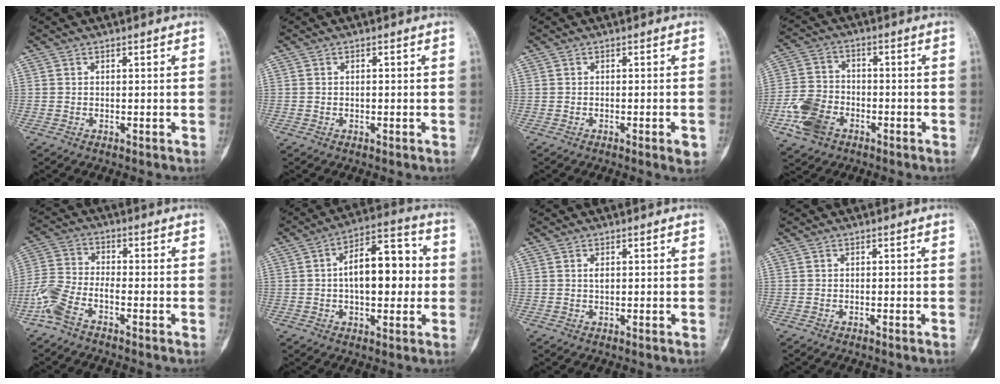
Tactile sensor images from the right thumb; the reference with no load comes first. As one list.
[{"total": 0.6, "force": [-0.1, 0.4, 0.4], "torque": [-0.003, 0.002, -0.002]}, {"total": 2.7, "force": [-1.2, 0.4, 2.4], "torque": [-0.034, -0.003, -0.017]}, {"total": 9.2, "force": [-4.1, 6.6, 5.0], "torque": [-0.090, 0.018, -0.077]}, {"total": 7.1, "force": [-4.4, 2.7, 4.8], "torque": [-0.118, 0.025, -0.103]}, {"total": 14.2, "force": [0.5, 7.4, 12.2], "torque": [-0.156, 0.032, 0.001]}, {"total": 1.0, "force": [0.1, 0.4, 0.9], "torque": [-0.017, -0.003, 0.001]}, {"total": 0.6, "force": [-0.5, 0.0, 0.4], "torque": [-0.010, 0.000, -0.005]}]